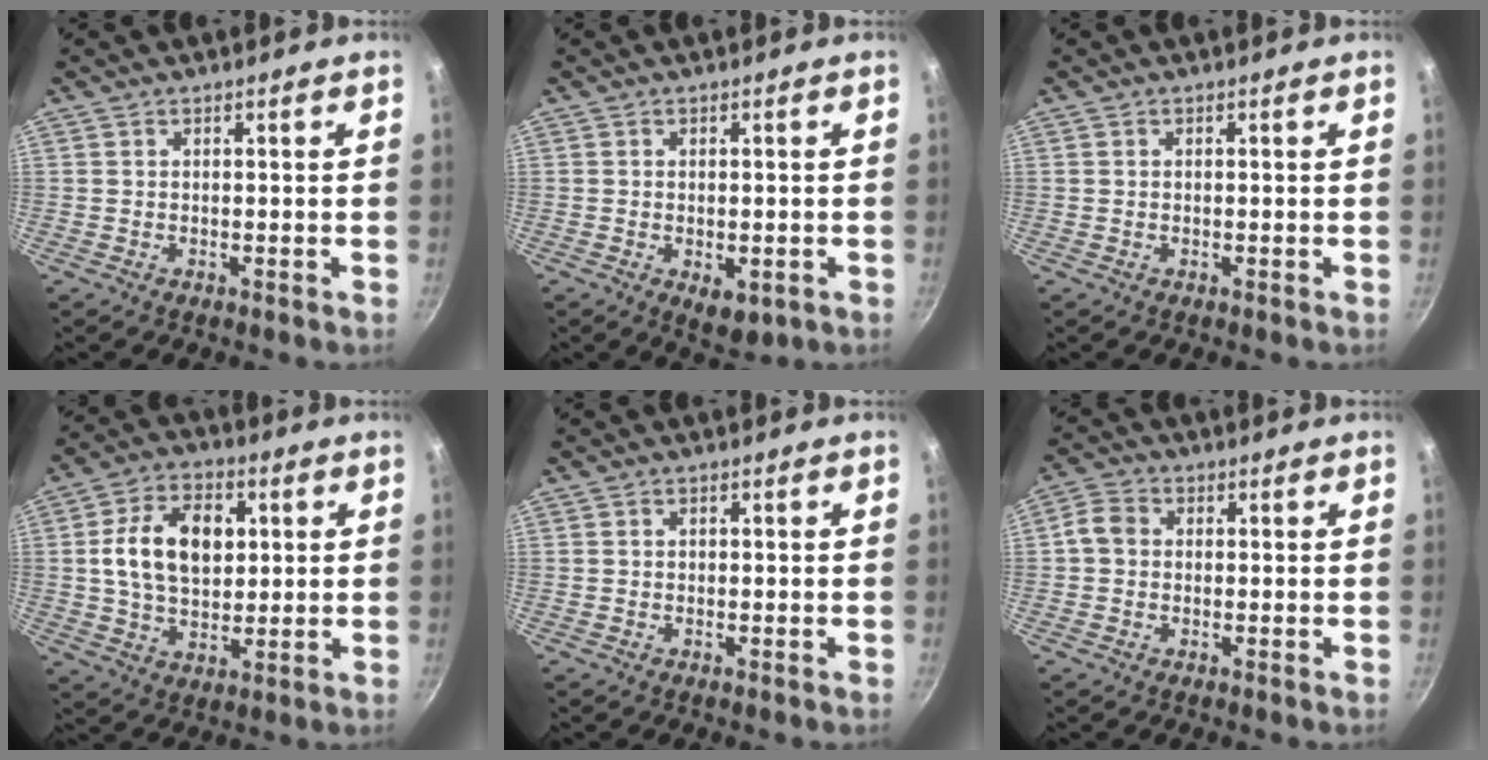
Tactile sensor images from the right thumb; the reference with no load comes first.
{"total": 4.9, "force": [-1.4, 2.7, 3.8], "torque": [-0.046, -0.008, -0.013]}
{"total": 0.0}
{"total": 14.2, "force": [2.5, 9.5, 10.2], "torque": [-0.152, 0.004, 0.037]}
{"total": 0.6, "force": [0.0, 0.5, 0.3], "torque": [-0.002, 0.004, 0.000]}
{"total": 4.2, "force": [0.0, 3.6, 2.2], "torque": [-0.031, 0.011, -0.015]}